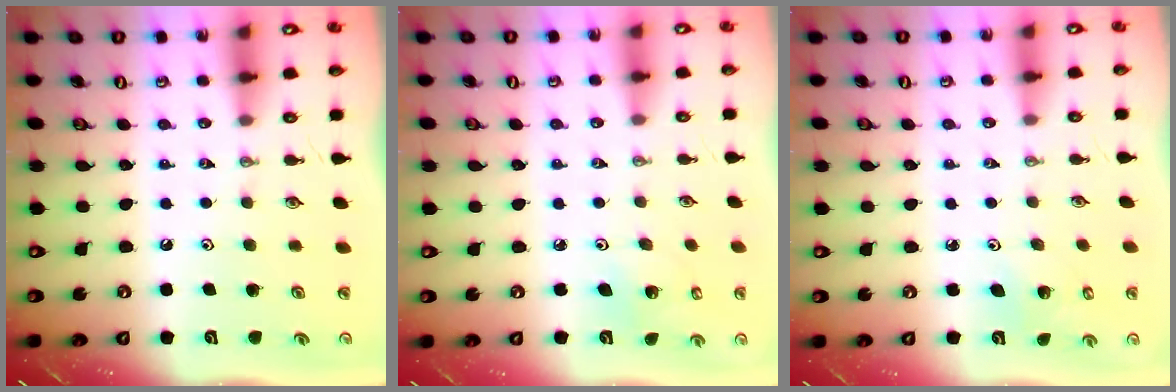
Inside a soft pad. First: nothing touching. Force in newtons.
{"total": 3.2, "press": 3.2, "slide": 0.1}
{"total": 3.2, "press": 3.2, "slide": 0.2}